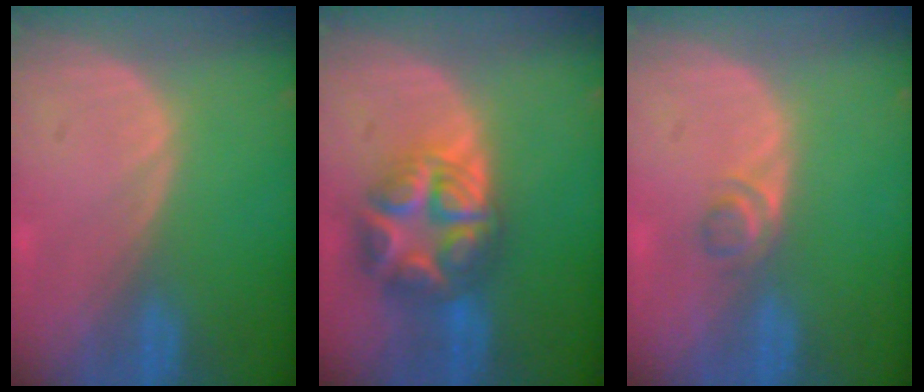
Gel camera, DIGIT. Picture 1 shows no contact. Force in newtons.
{"total": 8.6, "press": 8.6, "slide": 0.5}
{"total": 2.2, "press": 2.0, "slide": 0.9}